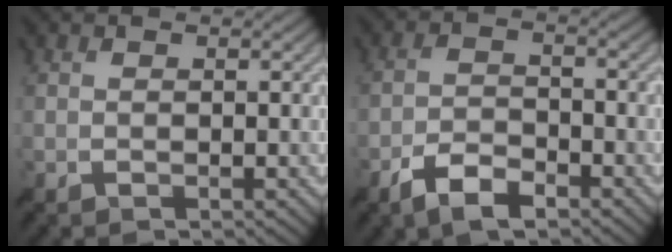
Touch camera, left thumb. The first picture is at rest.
{"total": 5.1, "force": [-3.6, 2.0, 3.1], "torque": [-0.060, -0.002, -0.072]}